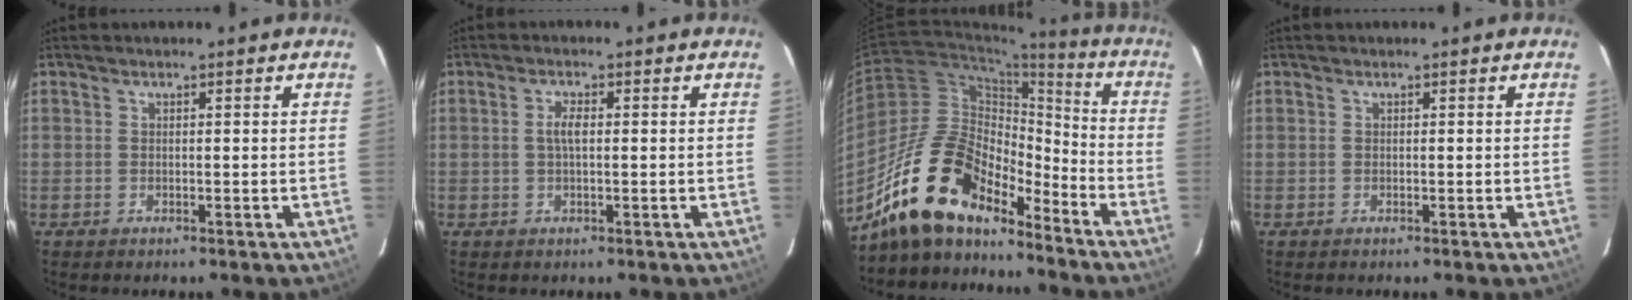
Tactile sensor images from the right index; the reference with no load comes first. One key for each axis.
{"total": 2.3, "fx": 0.1, "fy": 0.7, "fz": 2.2, "tx": -0.044, "ty": 0.004, "tz": 0.001}
{"total": 18.4, "fx": -14.5, "fy": 7.3, "fz": 8.6, "tx": -0.162, "ty": 0.010, "tz": -0.261}
{"total": 0.0}